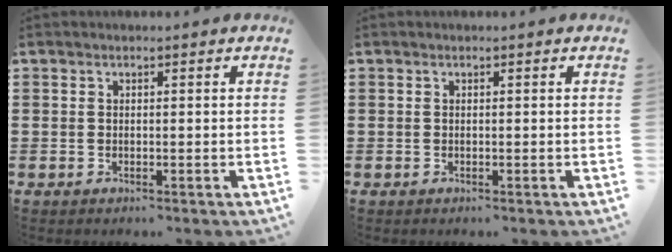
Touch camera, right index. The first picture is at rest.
{"total": 0.0}